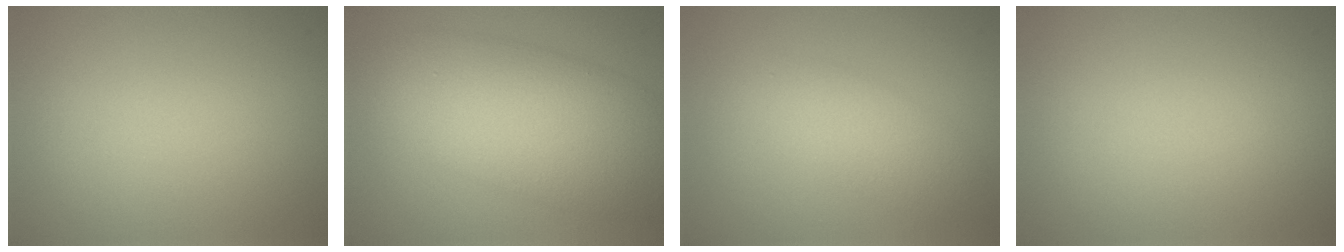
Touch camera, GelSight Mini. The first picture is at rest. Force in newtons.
{"total": 9.2, "press": 9.2, "slide": 0.4}
{"total": 2.9, "press": 2.9, "slide": 0.1}
{"total": 0.0}